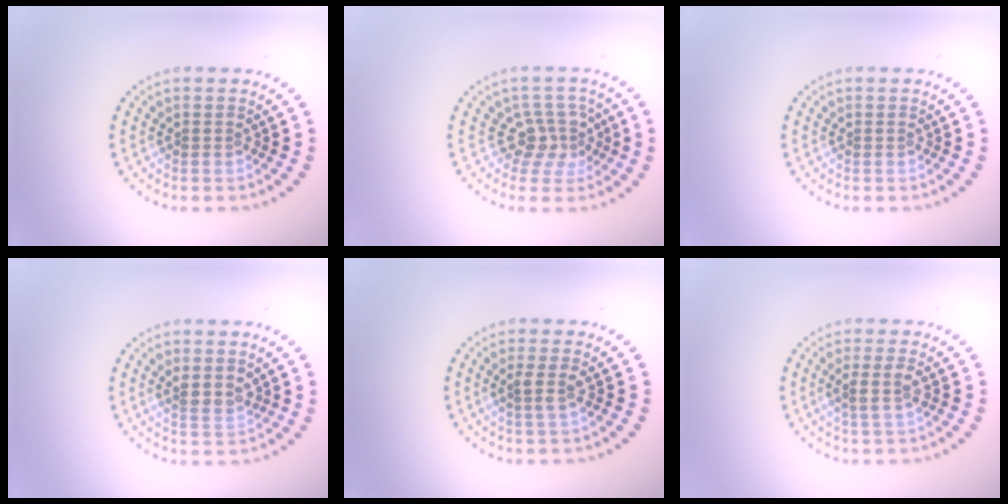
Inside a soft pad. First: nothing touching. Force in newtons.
{"total": 2.7, "press": 2.0, "slide": 1.8}
{"total": 0.0}
{"total": 2.0, "press": 1.7, "slide": 1.0}
{"total": 1.6, "press": 1.3, "slide": 0.9}
{"total": 2.0, "press": 1.5, "slide": 1.3}